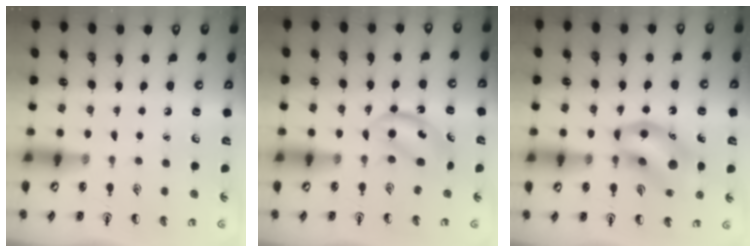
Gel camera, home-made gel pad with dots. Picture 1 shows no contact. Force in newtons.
{"total": 5.4, "press": 5.4, "slide": 0.8}
{"total": 13.1, "press": 12.8, "slide": 2.7}